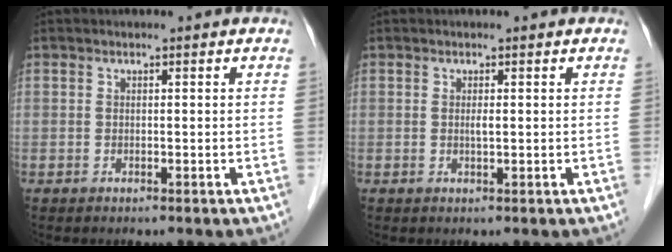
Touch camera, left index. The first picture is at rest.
{"total": 1.0, "force": [0.1, 0.2, 1.0], "torque": [-0.020, -0.002, 0.002]}